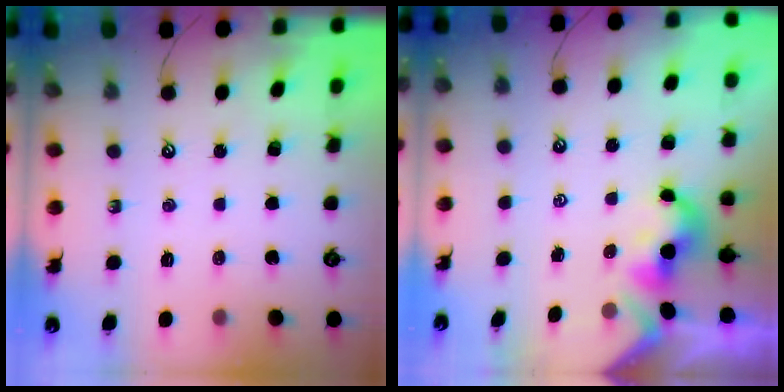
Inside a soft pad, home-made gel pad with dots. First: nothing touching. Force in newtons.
{"total": 1.9, "press": 1.9, "slide": 0.4}